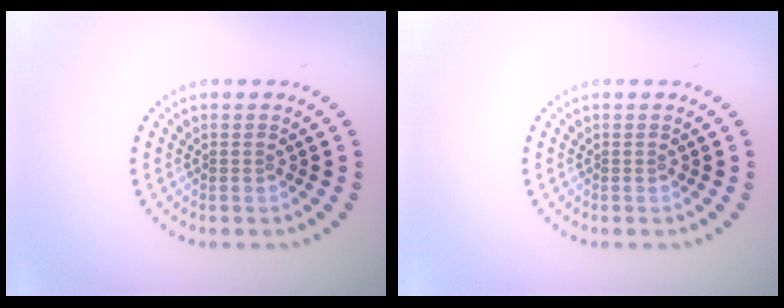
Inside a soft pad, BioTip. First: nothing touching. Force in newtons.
{"total": 0.0}